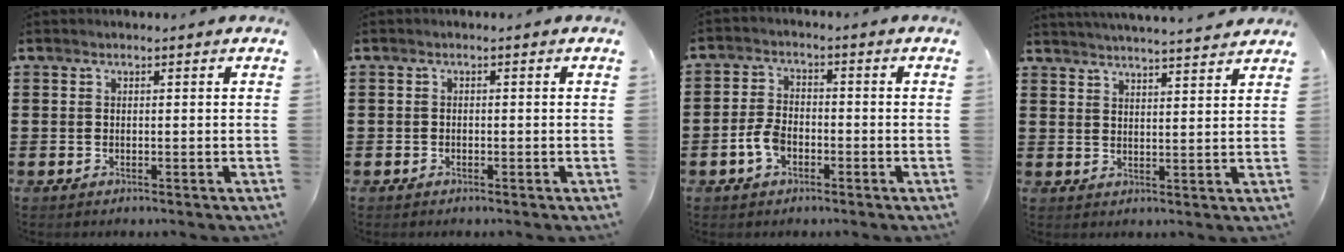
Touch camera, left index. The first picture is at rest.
{"total": 0.7, "force": [-0.6, 0.4, 0.1], "torque": [-0.004, 0.001, -0.013]}
{"total": 4.3, "force": [-1.7, 2.5, 3.1], "torque": [-0.083, -0.004, -0.040]}
{"total": 3.5, "force": [3.4, -0.6, 0.4], "torque": [-0.020, -0.019, 0.059]}